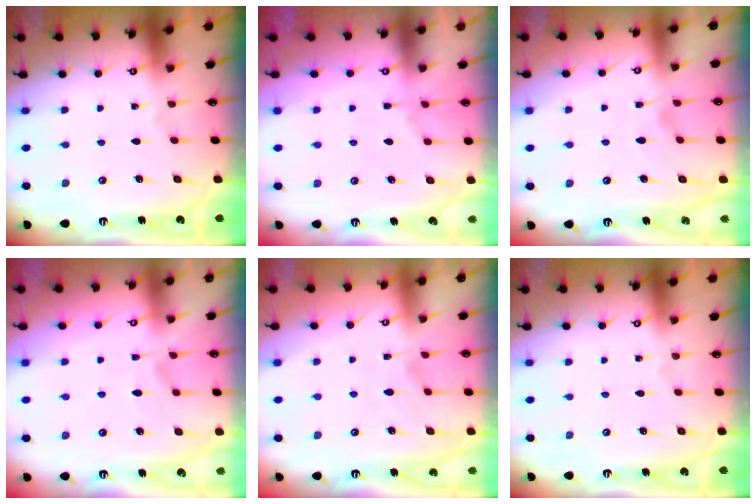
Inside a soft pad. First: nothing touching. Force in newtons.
{"total": 5.9, "press": 5.7, "slide": 1.3}
{"total": 1.2, "press": 0.8, "slide": 0.9}
{"total": 1.7, "press": 1.3, "slide": 1.1}
{"total": 2.2, "press": 1.8, "slide": 1.2}
{"total": 0.0}